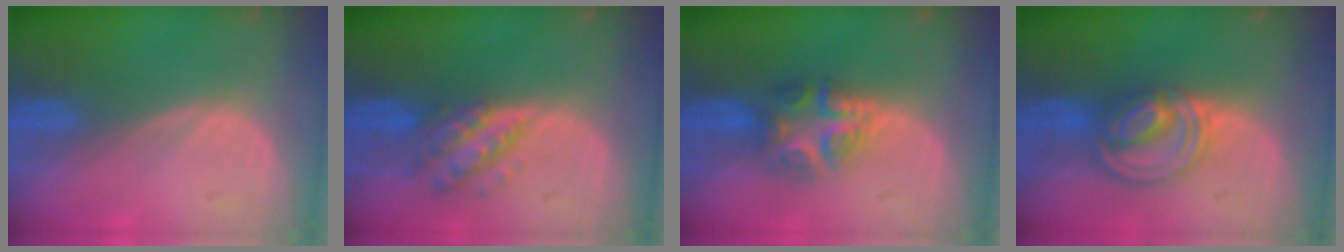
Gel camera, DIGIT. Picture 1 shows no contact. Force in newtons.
{"total": 6.3, "press": 5.7, "slide": 2.8}
{"total": 6.5, "press": 6.1, "slide": 2.3}
{"total": 7.9, "press": 6.8, "slide": 3.9}